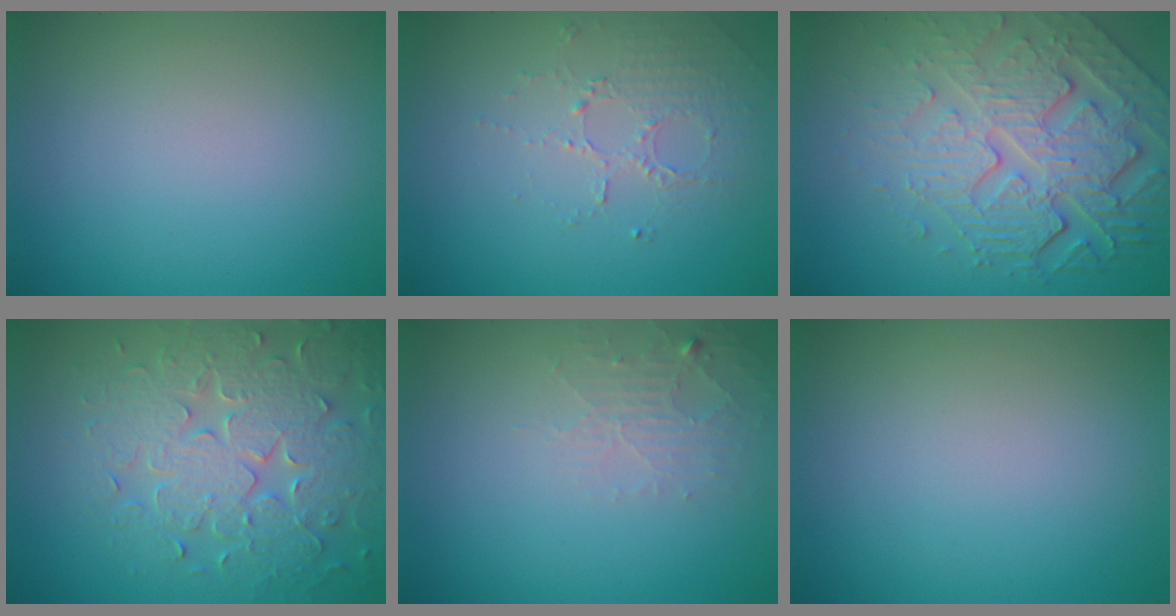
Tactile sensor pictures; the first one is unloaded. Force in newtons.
{"total": 1.7, "press": 1.2, "slide": 1.2}
{"total": 8.0, "press": 5.7, "slide": 5.7}
{"total": 7.4, "press": 6.0, "slide": 4.3}
{"total": 1.9, "press": 1.9, "slide": 0.3}
{"total": 0.0}